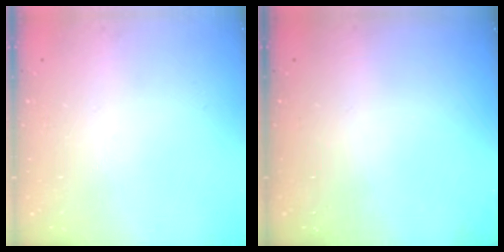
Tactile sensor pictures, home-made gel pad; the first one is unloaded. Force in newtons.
{"total": 0.0}